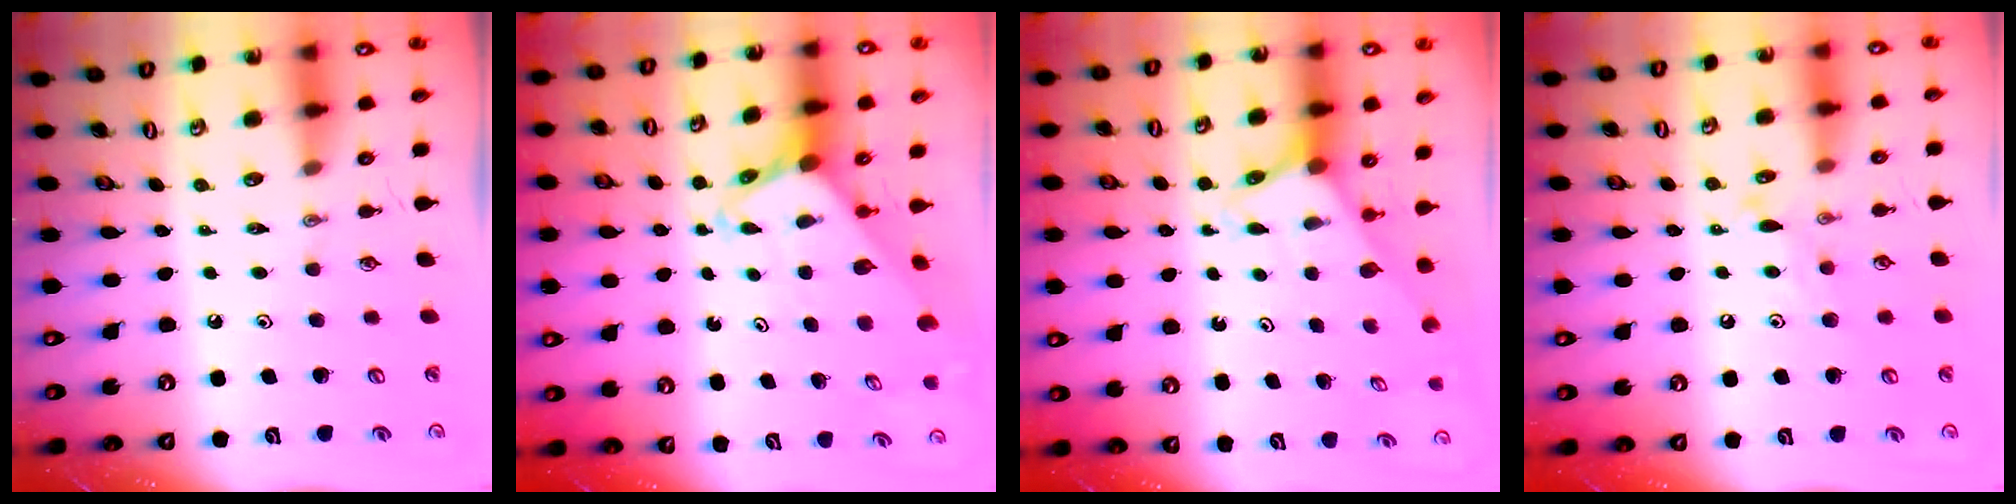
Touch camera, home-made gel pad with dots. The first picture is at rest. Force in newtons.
{"total": 2.8, "press": 2.8, "slide": 0.2}
{"total": 2.6, "press": 2.6, "slide": 0.2}
{"total": 9.2, "press": 9.2, "slide": 0.7}